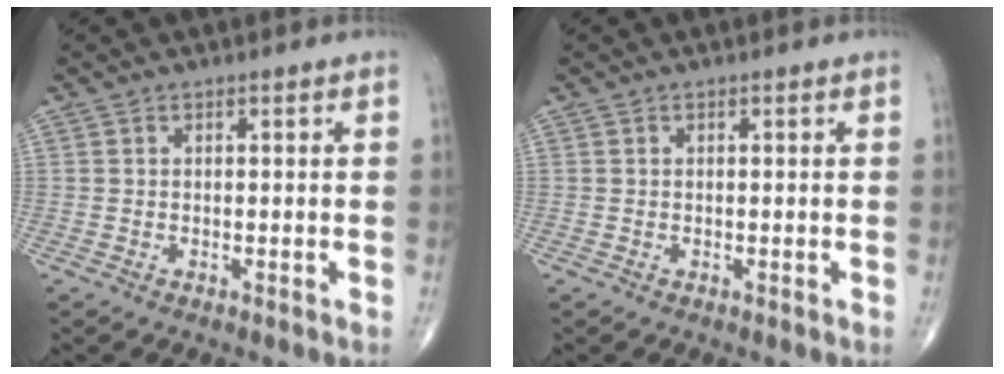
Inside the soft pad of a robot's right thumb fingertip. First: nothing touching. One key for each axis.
{"total": 0.0}